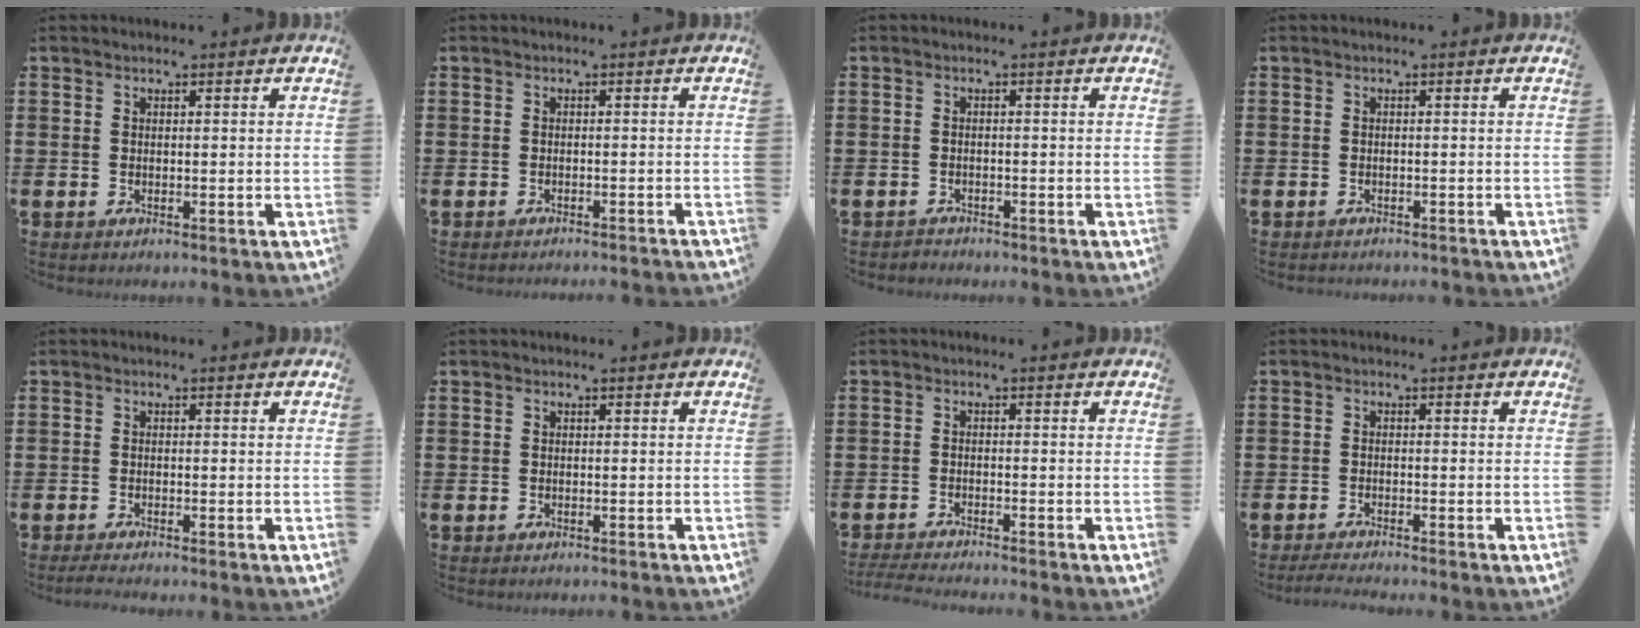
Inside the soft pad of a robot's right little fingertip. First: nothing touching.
{"total": 0.9, "force": [-0.8, -0.2, 0.0], "torque": [0.001, 0.001, -0.018]}
{"total": 0.9, "force": [-0.9, 0.2, -0.2], "torque": [0.001, 0.003, -0.020]}
{"total": 0.6, "force": [-0.6, 0.0, -0.1], "torque": [0.001, -0.002, -0.013]}
{"total": 1.0, "force": [-0.7, 0.1, 0.7], "torque": [-0.011, -0.002, -0.014]}
{"total": 0.0}
{"total": 2.0, "force": [-1.9, -0.2, 0.5], "torque": [-0.005, 0.002, -0.038]}
{"total": 1.4, "force": [-1.2, 0.0, 0.8], "torque": [-0.012, 0.000, -0.023]}